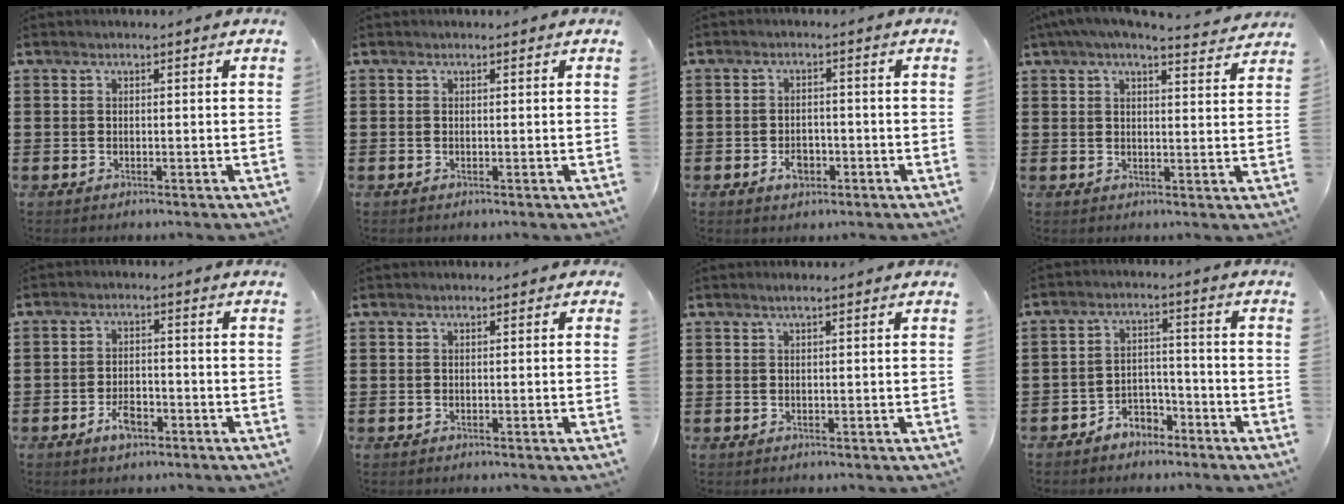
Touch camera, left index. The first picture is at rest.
{"total": 0.0}
{"total": 3.1, "force": [-1.5, 2.0, 1.8], "torque": [-0.035, 0.002, -0.029]}
{"total": 4.3, "force": [3.6, 0.3, 2.3], "torque": [-0.057, -0.012, 0.062]}
{"total": 4.0, "force": [-2.3, 1.9, 2.7], "torque": [-0.050, 0.005, -0.044]}
{"total": 0.0}
{"total": 0.8, "force": [0.4, 0.0, 0.6], "torque": [-0.010, 0.000, 0.007]}
{"total": 4.1, "force": [-3.6, 1.8, 0.7], "torque": [-0.017, 0.013, -0.072]}